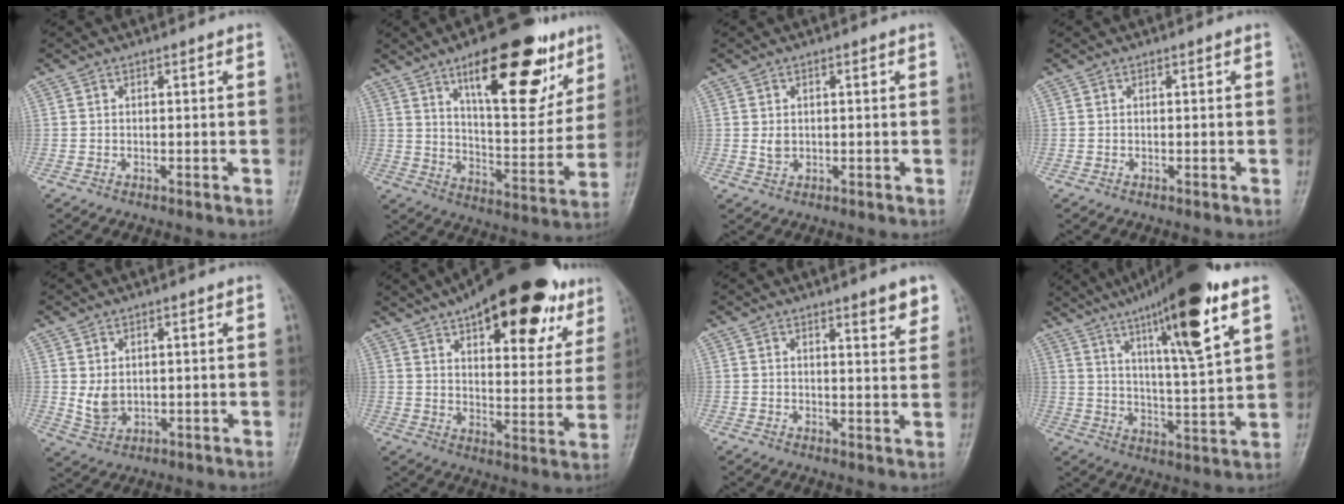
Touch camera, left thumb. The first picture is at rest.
{"total": 22.1, "force": [12.1, 8.8, 16.3], "torque": [-0.187, -0.049, 0.189]}
{"total": 2.7, "force": [0.2, 2.1, 1.8], "torque": [-0.022, -0.004, 0.009]}
{"total": 0.0}
{"total": 4.2, "force": [0.6, 3.1, 2.8], "torque": [-0.035, -0.009, 0.021]}
{"total": 26.6, "force": [15.8, 10.9, 18.5], "torque": [-0.223, -0.024, 0.224]}
{"total": 4.8, "force": [3.2, 1.0, 3.4], "torque": [-0.035, -0.021, 0.041]}
{"total": 19.7, "force": [11.0, 2.6, 16.1], "torque": [-0.246, -0.033, 0.178]}